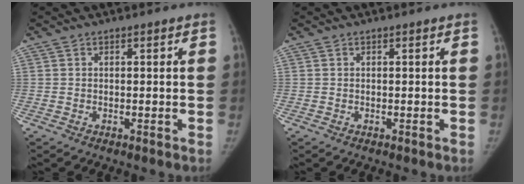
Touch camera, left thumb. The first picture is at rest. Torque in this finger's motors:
{"motor_torque": [-0.04, 0.04, 0.21, -0.13, -0.01]}